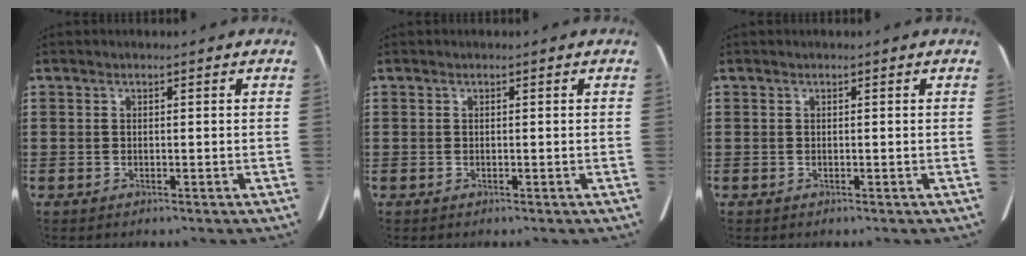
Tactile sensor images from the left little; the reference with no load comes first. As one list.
[{"total": 0.0}, {"total": 0.0}]